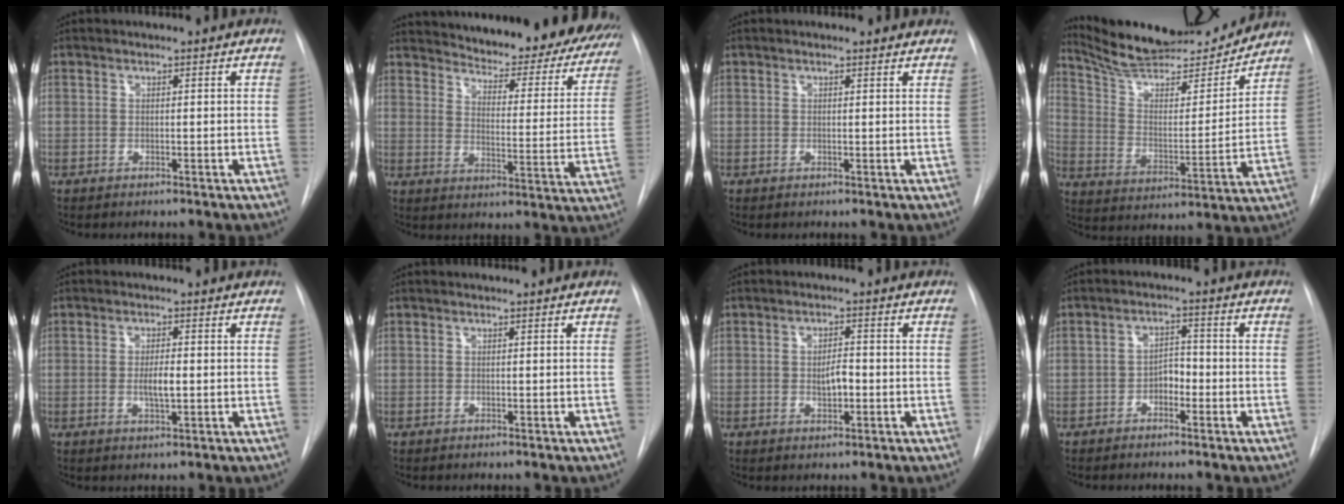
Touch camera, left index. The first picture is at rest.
{"total": 29.5, "force": [26.8, 7.5, 9.7], "torque": [-0.150, -0.101, 0.312]}
{"total": 1.4, "force": [1.3, 0.5, 0.2], "torque": [-0.010, 0.000, 0.003]}
{"total": 18.9, "force": [17.8, 2.8, 5.7], "torque": [-0.091, -0.024, 0.276]}
{"total": 3.0, "force": [-1.1, 0.6, 2.7], "torque": [-0.051, -0.008, -0.015]}
{"total": 0.0}
{"total": 3.0, "force": [-1.3, 1.2, 2.4], "torque": [-0.038, -0.004, -0.017]}
{"total": 3.3, "force": [-2.3, 1.6, 1.7], "torque": [-0.023, 0.003, -0.040]}